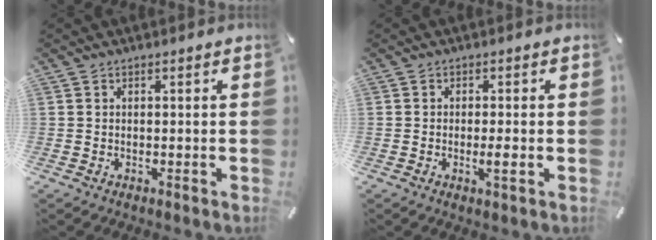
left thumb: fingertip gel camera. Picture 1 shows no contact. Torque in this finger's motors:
{"motor_torque": [0.29, 0.62, 0.34, -0.29, 0.11]}